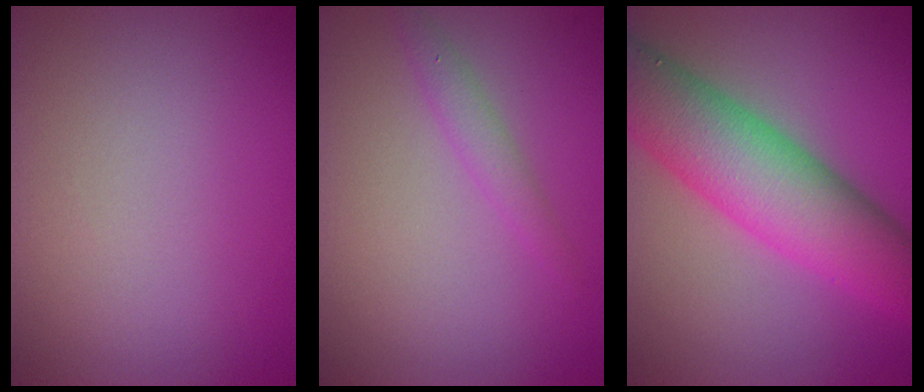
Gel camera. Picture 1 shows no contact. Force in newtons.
{"total": 1.5, "press": 1.4, "slide": 0.1}
{"total": 9.6, "press": 9.6, "slide": 0.3}